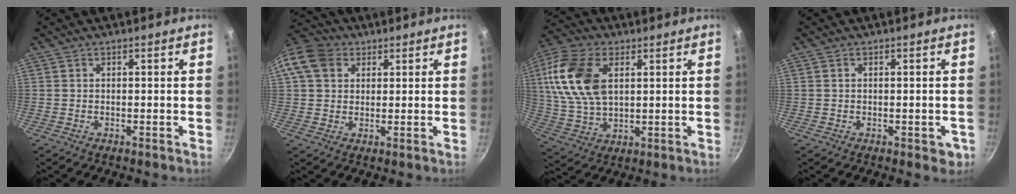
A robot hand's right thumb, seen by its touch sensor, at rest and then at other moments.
{"total": 9.6, "force": [3.1, 7.6, 4.9], "torque": [-0.073, 0.013, 0.042]}
{"total": 16.4, "force": [4.2, 10.0, 12.3], "torque": [-0.234, -0.003, 0.083]}
{"total": 3.1, "force": [-0.8, 1.7, 2.4], "torque": [-0.014, 0.004, -0.008]}